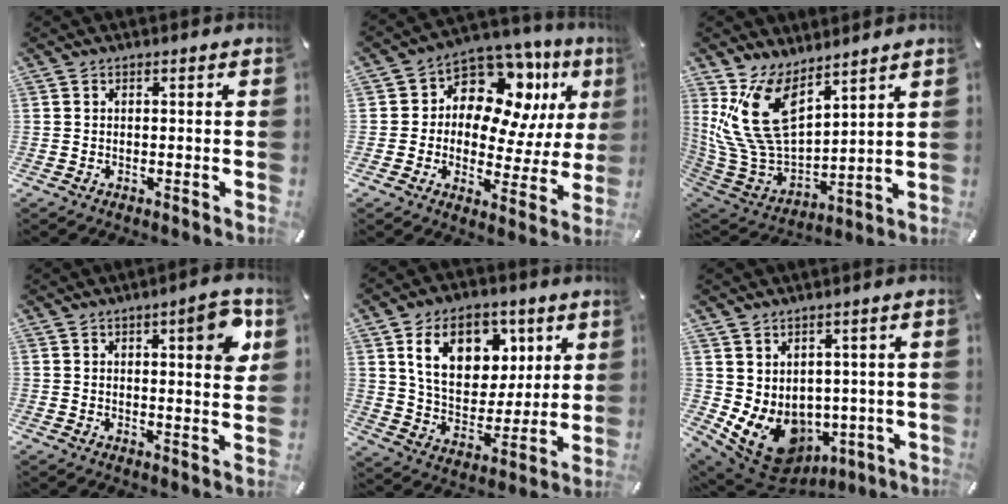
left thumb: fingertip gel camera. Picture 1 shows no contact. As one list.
[{"total": 13.6, "force": [7.0, 9.3, 7.0], "torque": [-0.106, -0.054, 0.130]}, {"total": 16.5, "force": [8.9, 9.5, 10.2], "torque": [-0.246, -0.057, 0.168]}, {"total": 8.4, "force": [3.7, 2.5, 7.1], "torque": [-0.092, -0.017, 0.053]}, {"total": 16.4, "force": [7.3, 11.6, 9.0], "torque": [-0.149, -0.014, 0.135]}, {"total": 9.9, "force": [-2.1, 8.4, 4.7], "torque": [-0.090, -0.010, -0.025]}]